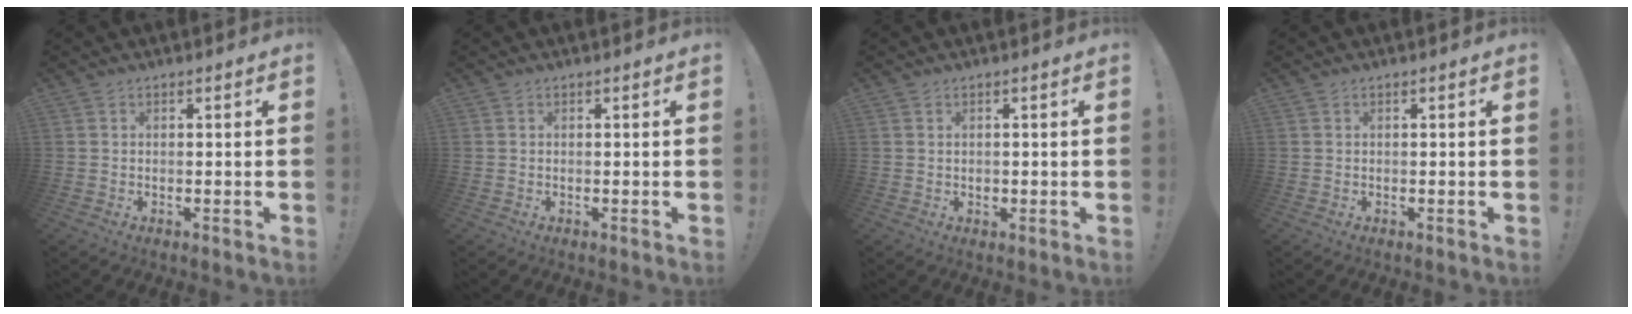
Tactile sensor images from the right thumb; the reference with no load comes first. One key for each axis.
{"total": 0.0}
{"total": 1.0, "fx": -0.1, "fy": 1.0, "fz": 0.0, "tx": 0.003, "ty": 0.001, "tz": -0.004}
{"total": 0.0}